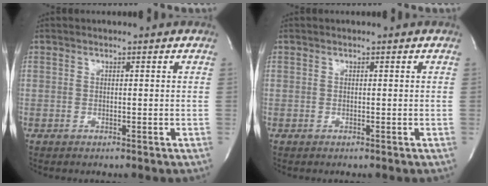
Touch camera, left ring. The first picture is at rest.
{"total": 0.0}